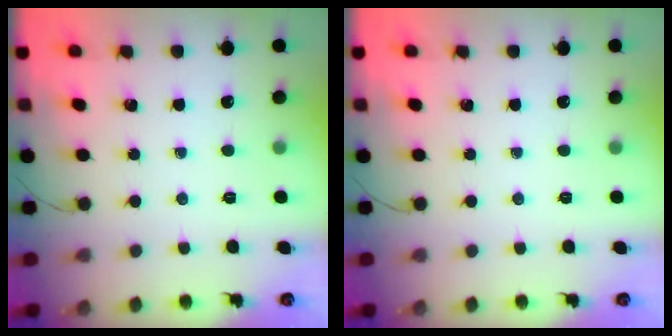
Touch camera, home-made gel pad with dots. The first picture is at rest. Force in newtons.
{"total": 0.0}